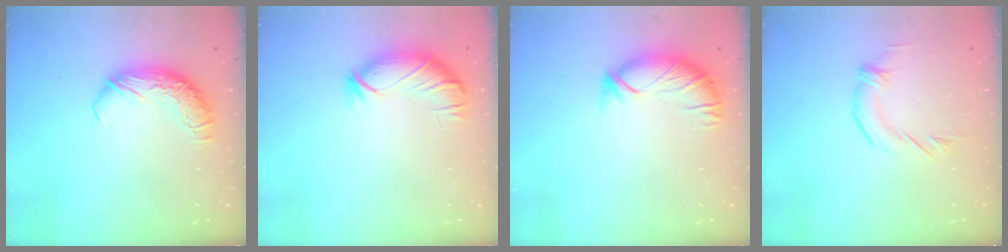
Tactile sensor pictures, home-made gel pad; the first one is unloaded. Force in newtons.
{"total": 3.8, "press": 3.5, "slide": 1.4}
{"total": 3.3, "press": 3.1, "slide": 1.2}
{"total": 2.8, "press": 2.8, "slide": 0.2}